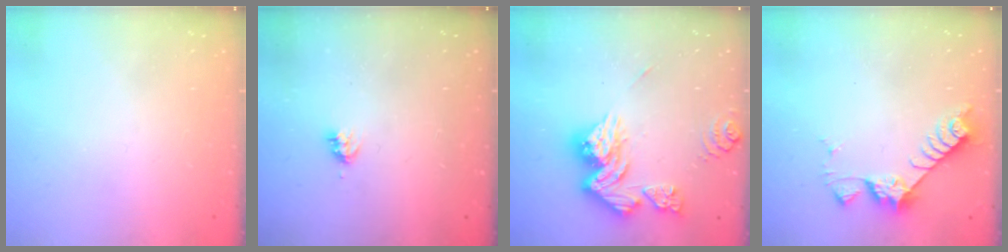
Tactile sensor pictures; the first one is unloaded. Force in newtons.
{"total": 3.6, "press": 3.6, "slide": 0.5}
{"total": 14.6, "press": 14.5, "slide": 1.5}
{"total": 7.0, "press": 7.0, "slide": 0.5}